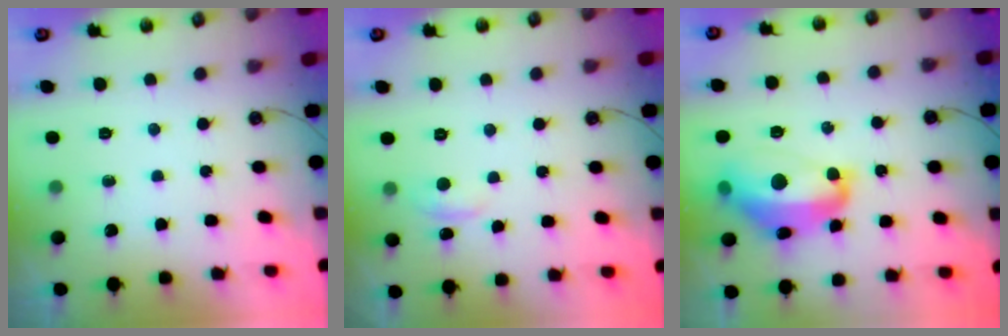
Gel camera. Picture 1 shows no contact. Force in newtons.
{"total": 1.0, "press": 0.7, "slide": 0.8}
{"total": 12.0, "press": 12.0, "slide": 1.2}